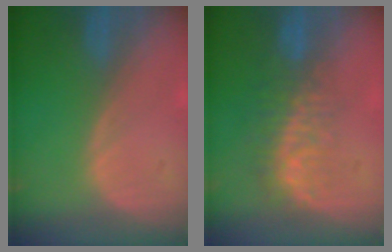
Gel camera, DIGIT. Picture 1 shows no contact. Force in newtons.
{"total": 8.3, "press": 6.9, "slide": 4.6}